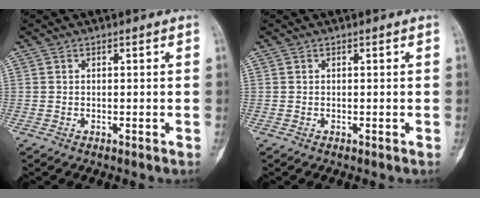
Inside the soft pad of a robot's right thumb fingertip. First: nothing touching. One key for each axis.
{"total": 0.0}